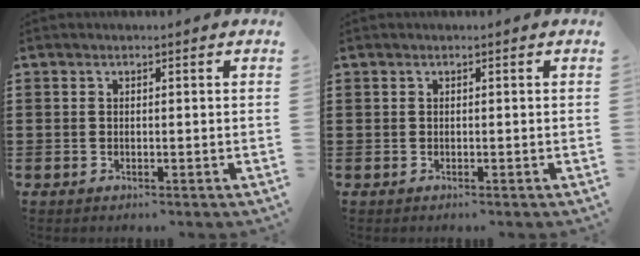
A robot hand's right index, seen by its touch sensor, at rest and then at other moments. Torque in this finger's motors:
{"motor_torque": [0.31, 0.52, -0.08, -0.02]}